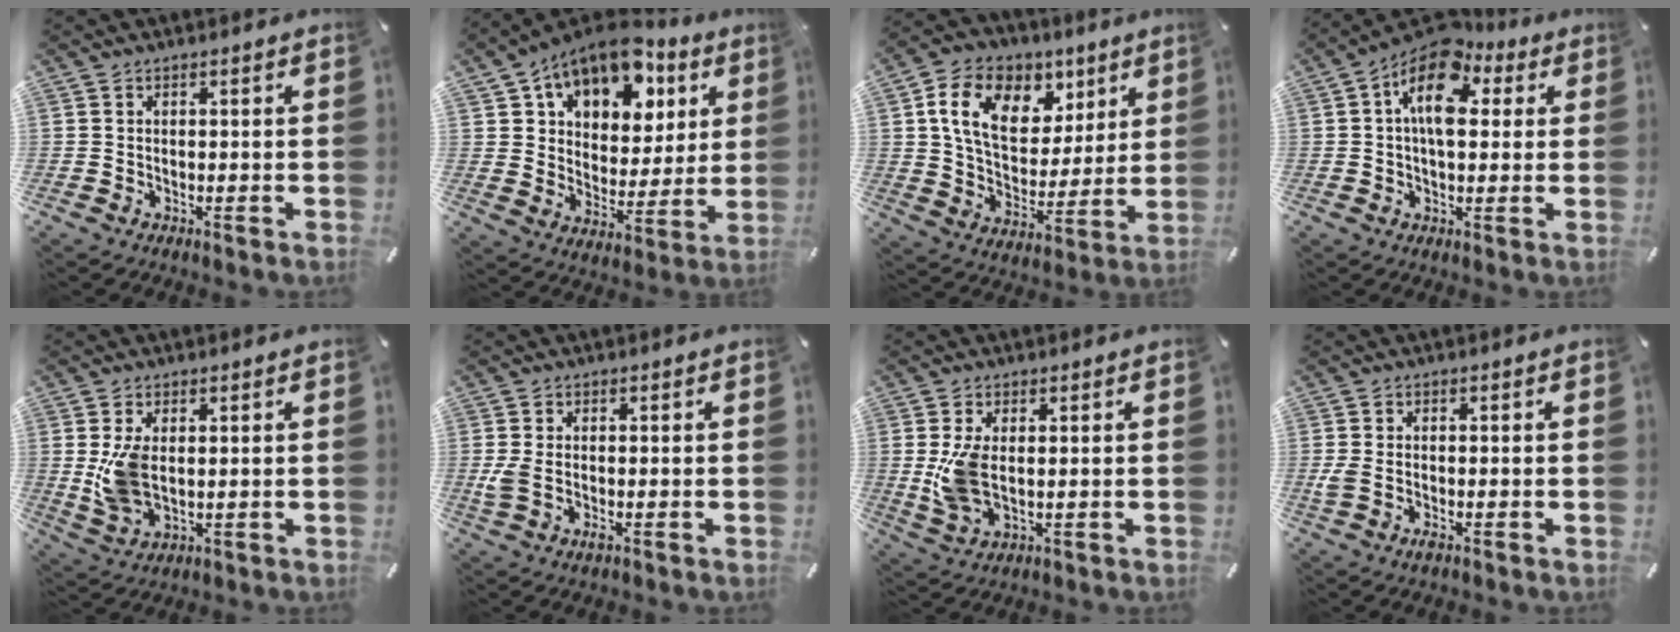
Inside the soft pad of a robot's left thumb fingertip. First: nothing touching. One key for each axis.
{"total": 16.2, "fx": 10.1, "fy": 10.2, "fz": 7.6, "tx": -0.129, "ty": -0.055, "tz": 0.179}
{"total": 15.1, "fx": 7.1, "fy": 10.9, "fz": 7.6, "tx": -0.132, "ty": -0.023, "tz": 0.134}
{"total": 13.6, "fx": 4.7, "fy": 7.9, "fz": 10.1, "tx": -0.172, "ty": -0.023, "tz": 0.081}
{"total": 7.6, "fx": 1.2, "fy": 4.4, "fz": 6.1, "tx": -0.128, "ty": -0.011, "tz": 0.018}
{"total": 3.8, "fx": -0.4, "fy": 2.0, "fz": 3.2, "tx": -0.077, "ty": -0.006, "tz": -0.009}
{"total": 7.6, "fx": 1.1, "fy": 3.9, "fz": 6.5, "tx": -0.141, "ty": -0.014, "tz": 0.012}
{"total": 2.5, "fx": -0.7, "fy": 1.3, "fz": 2.0, "tx": -0.043, "ty": -0.001, "tz": -0.012}